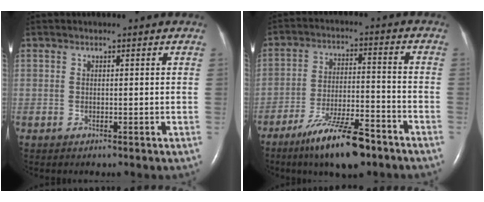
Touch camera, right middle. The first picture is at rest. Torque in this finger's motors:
{"motor_torque": [1.12, -1.02, 0.37, 0.14]}